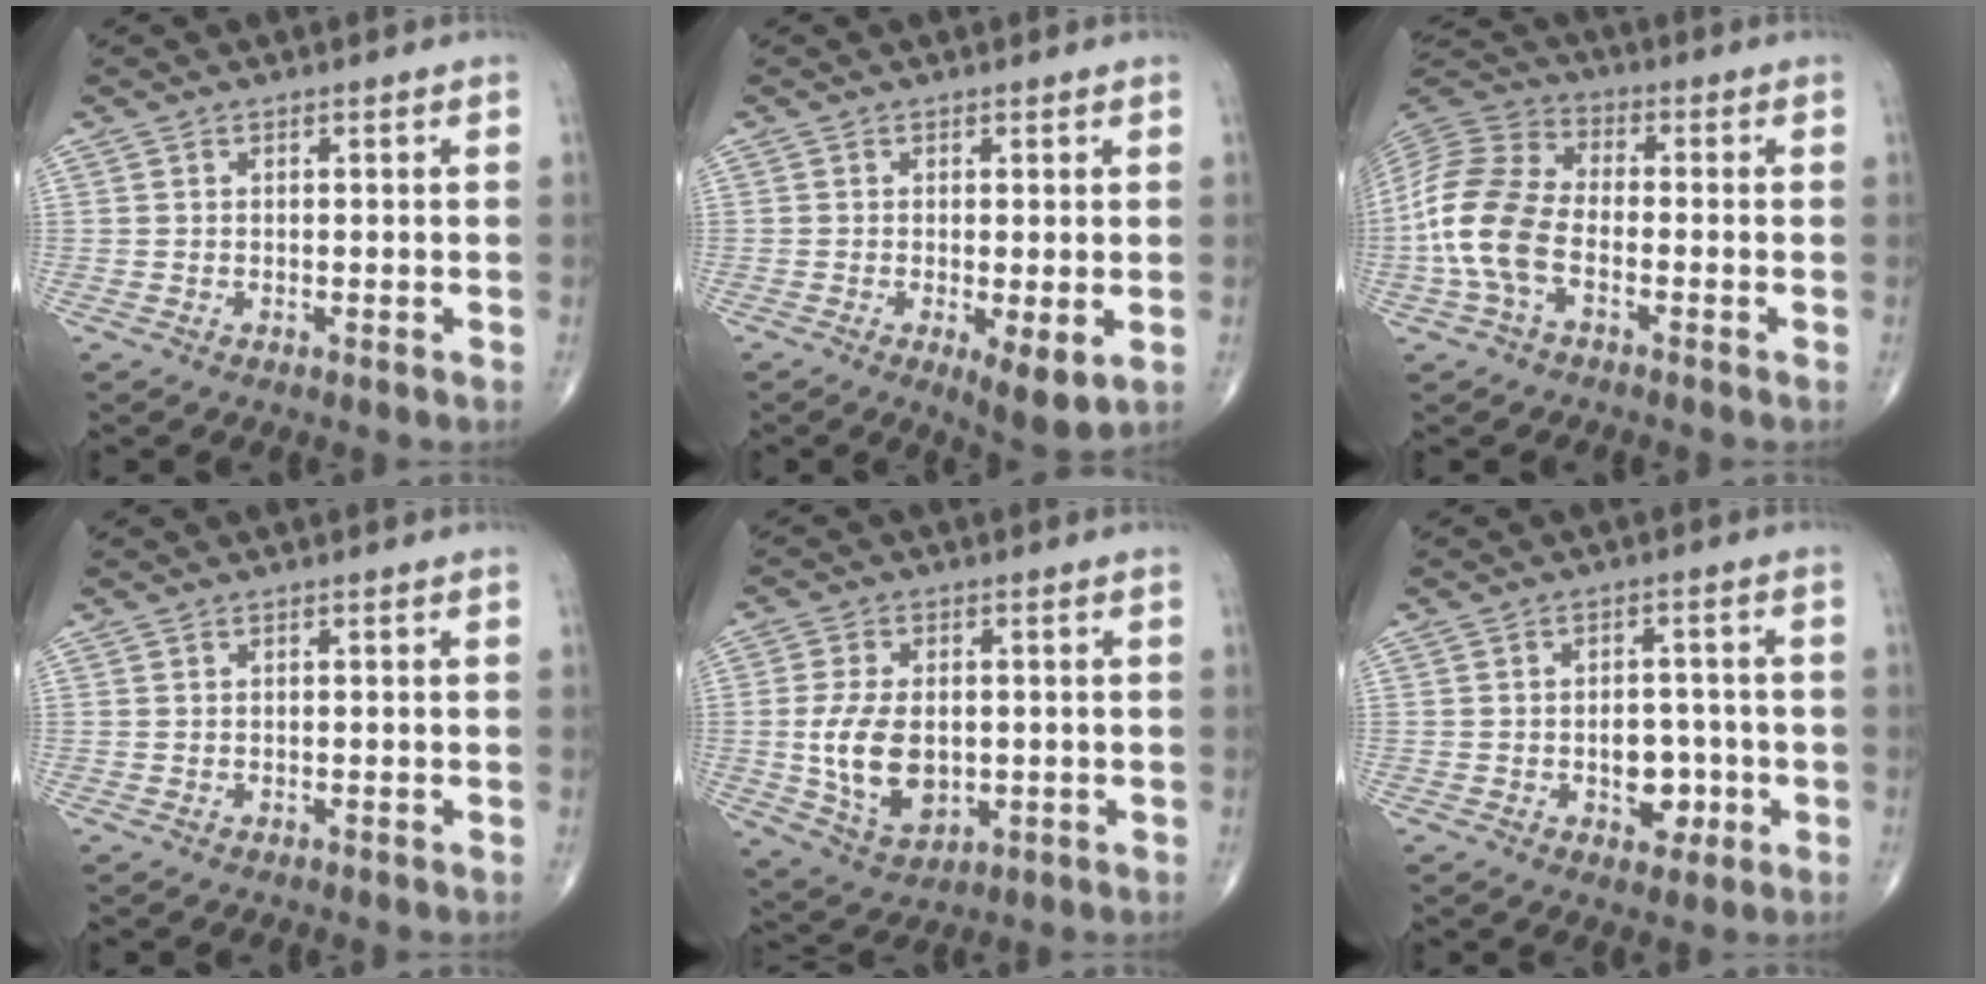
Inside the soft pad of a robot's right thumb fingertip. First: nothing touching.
{"total": 5.8, "force": [-1.3, 1.7, 5.4], "torque": [-0.086, -0.019, -0.018]}
{"total": 13.1, "force": [-3.3, 7.5, 10.2], "torque": [-0.220, 0.031, -0.074]}
{"total": 0.0}
{"total": 11.4, "force": [-0.6, 7.1, 8.9], "torque": [-0.157, -0.008, 0.002]}
{"total": 6.2, "force": [-1.6, 4.2, 4.2], "torque": [-0.023, 0.014, -0.017]}